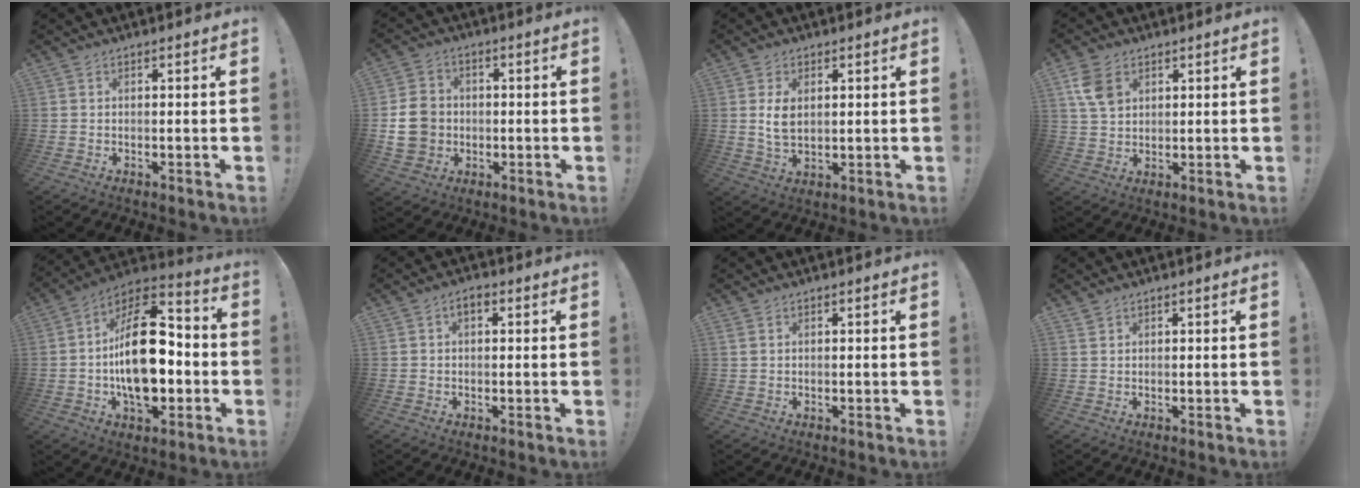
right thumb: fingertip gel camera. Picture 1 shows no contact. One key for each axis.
{"total": 10.7, "fx": -1.2, "fy": 9.5, "fz": 4.8, "tx": -0.075, "ty": 0.019, "tz": -0.017}
{"total": 5.5, "fx": 1.4, "fy": 3.3, "fz": 4.1, "tx": -0.077, "ty": -0.007, "tz": 0.022}
{"total": 8.1, "fx": 3.3, "fy": 5.7, "fz": 4.5, "tx": -0.081, "ty": -0.002, "tz": 0.066}
{"total": 23.1, "fx": -2.2, "fy": 12.8, "fz": 19.0, "tx": -0.329, "ty": 0.020, "tz": -0.031}
{"total": 2.2, "fx": 0.3, "fy": 1.1, "fz": 1.9, "tx": -0.031, "ty": 0.005, "tz": 0.004}
{"total": 0.8, "fx": 0.4, "fy": 0.5, "fz": 0.5, "tx": -0.018, "ty": 0.004, "tz": 0.009}
{"total": 0.8, "fx": 0.7, "fy": 0.4, "fz": 0.2, "tx": 0.000, "ty": -0.004, "tz": 0.013}